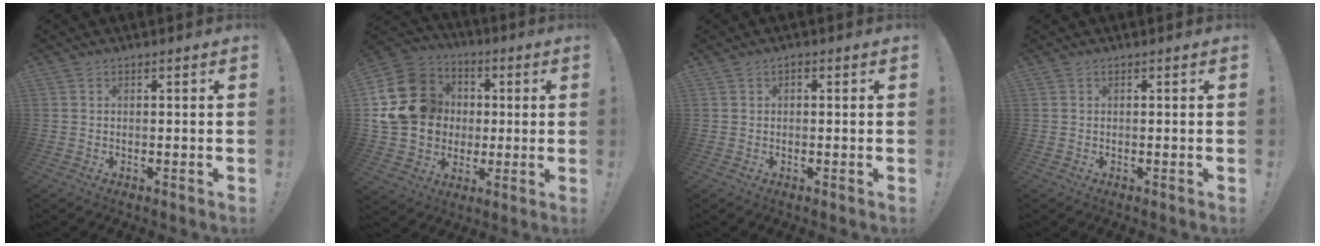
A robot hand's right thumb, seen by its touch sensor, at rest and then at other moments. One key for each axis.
{"total": 19.7, "fx": 1.8, "fy": 17.2, "fz": 9.4, "tx": -0.171, "ty": 0.003, "tz": 0.061}
{"total": 0.6, "fx": -0.1, "fy": 0.5, "fz": 0.2, "tx": -0.009, "ty": 0.005, "tz": -0.002}
{"total": 0.0}